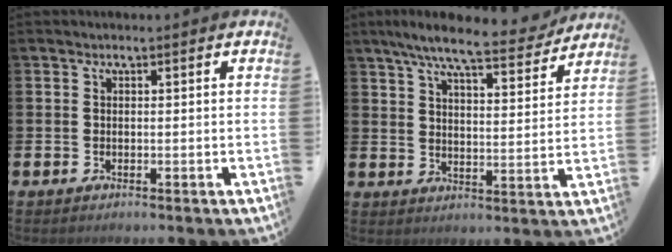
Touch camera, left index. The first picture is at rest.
{"total": 8.8, "force": [7.7, 1.1, 4.0], "torque": [-0.078, -0.044, 0.130]}